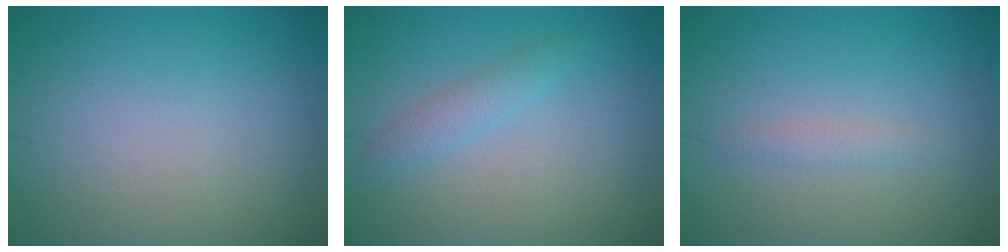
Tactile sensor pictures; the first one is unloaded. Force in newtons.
{"total": 1.7, "press": 1.7, "slide": 0.1}
{"total": 1.0, "press": 1.0, "slide": 0.1}